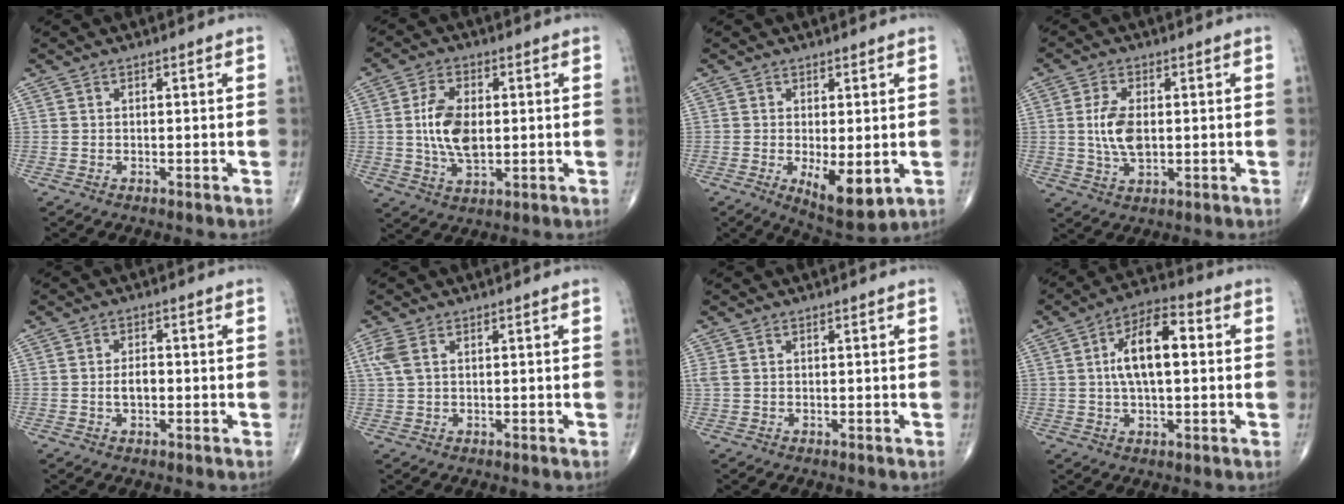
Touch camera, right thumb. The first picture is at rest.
{"total": 9.5, "force": [0.4, 5.1, 7.9], "torque": [-0.149, -0.003, 0.011]}
{"total": 8.3, "force": [-1.8, 3.2, 7.4], "torque": [-0.105, -0.024, -0.019]}
{"total": 7.1, "force": [0.2, 3.8, 6.1], "torque": [-0.120, -0.005, 0.004]}
{"total": 2.9, "force": [-0.5, 1.6, 2.3], "torque": [-0.038, 0.004, -0.011]}
{"total": 3.2, "force": [1.2, 1.5, 2.5], "torque": [-0.074, 0.013, 0.032]}
{"total": 1.4, "force": [0.5, 0.8, 1.1], "torque": [-0.041, 0.016, 0.018]}
{"total": 11.9, "force": [1.6, 5.4, 10.5], "torque": [-0.177, 0.020, 0.020]}